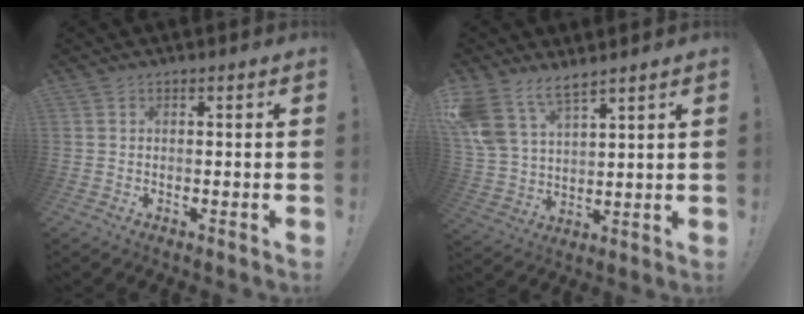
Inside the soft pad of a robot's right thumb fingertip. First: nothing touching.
{"total": 10.6, "force": [8.1, 4.7, 4.9], "torque": [-0.117, -0.045, 0.162]}